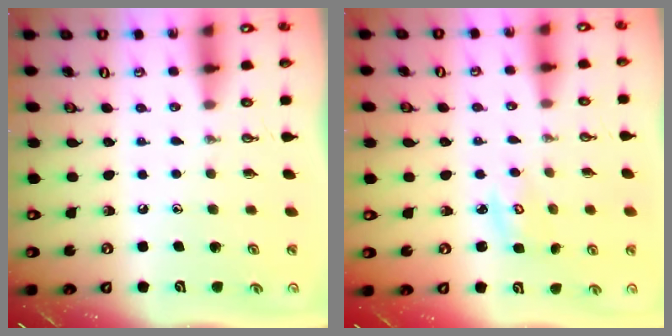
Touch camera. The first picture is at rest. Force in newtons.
{"total": 3.2, "press": 3.2, "slide": 0.2}